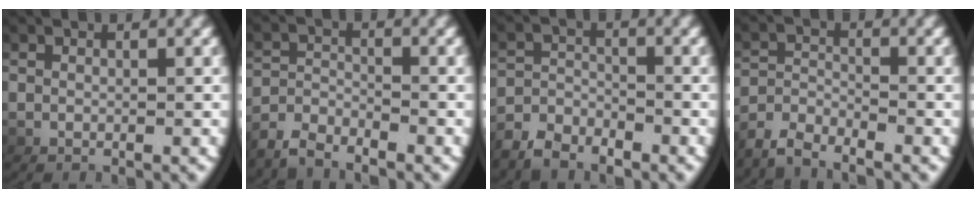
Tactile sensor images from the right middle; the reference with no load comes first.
{"total": 3.1, "force": [-3.1, 0.3, 0.5], "torque": [-0.009, -0.002, -0.058]}
{"total": 3.1, "force": [-3.0, 0.8, 0.5], "torque": [-0.004, -0.002, -0.054]}
{"total": 3.2, "force": [-3.0, 0.5, 0.8], "torque": [-0.016, -0.002, -0.058]}